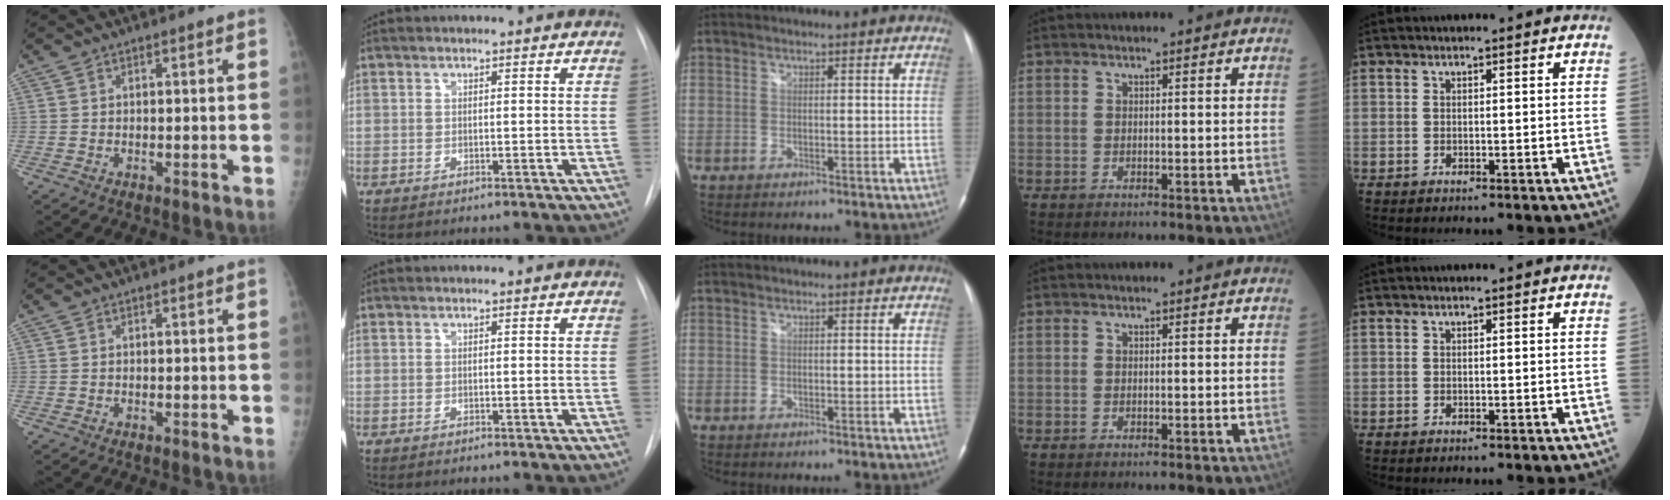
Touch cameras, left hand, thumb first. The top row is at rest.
{}